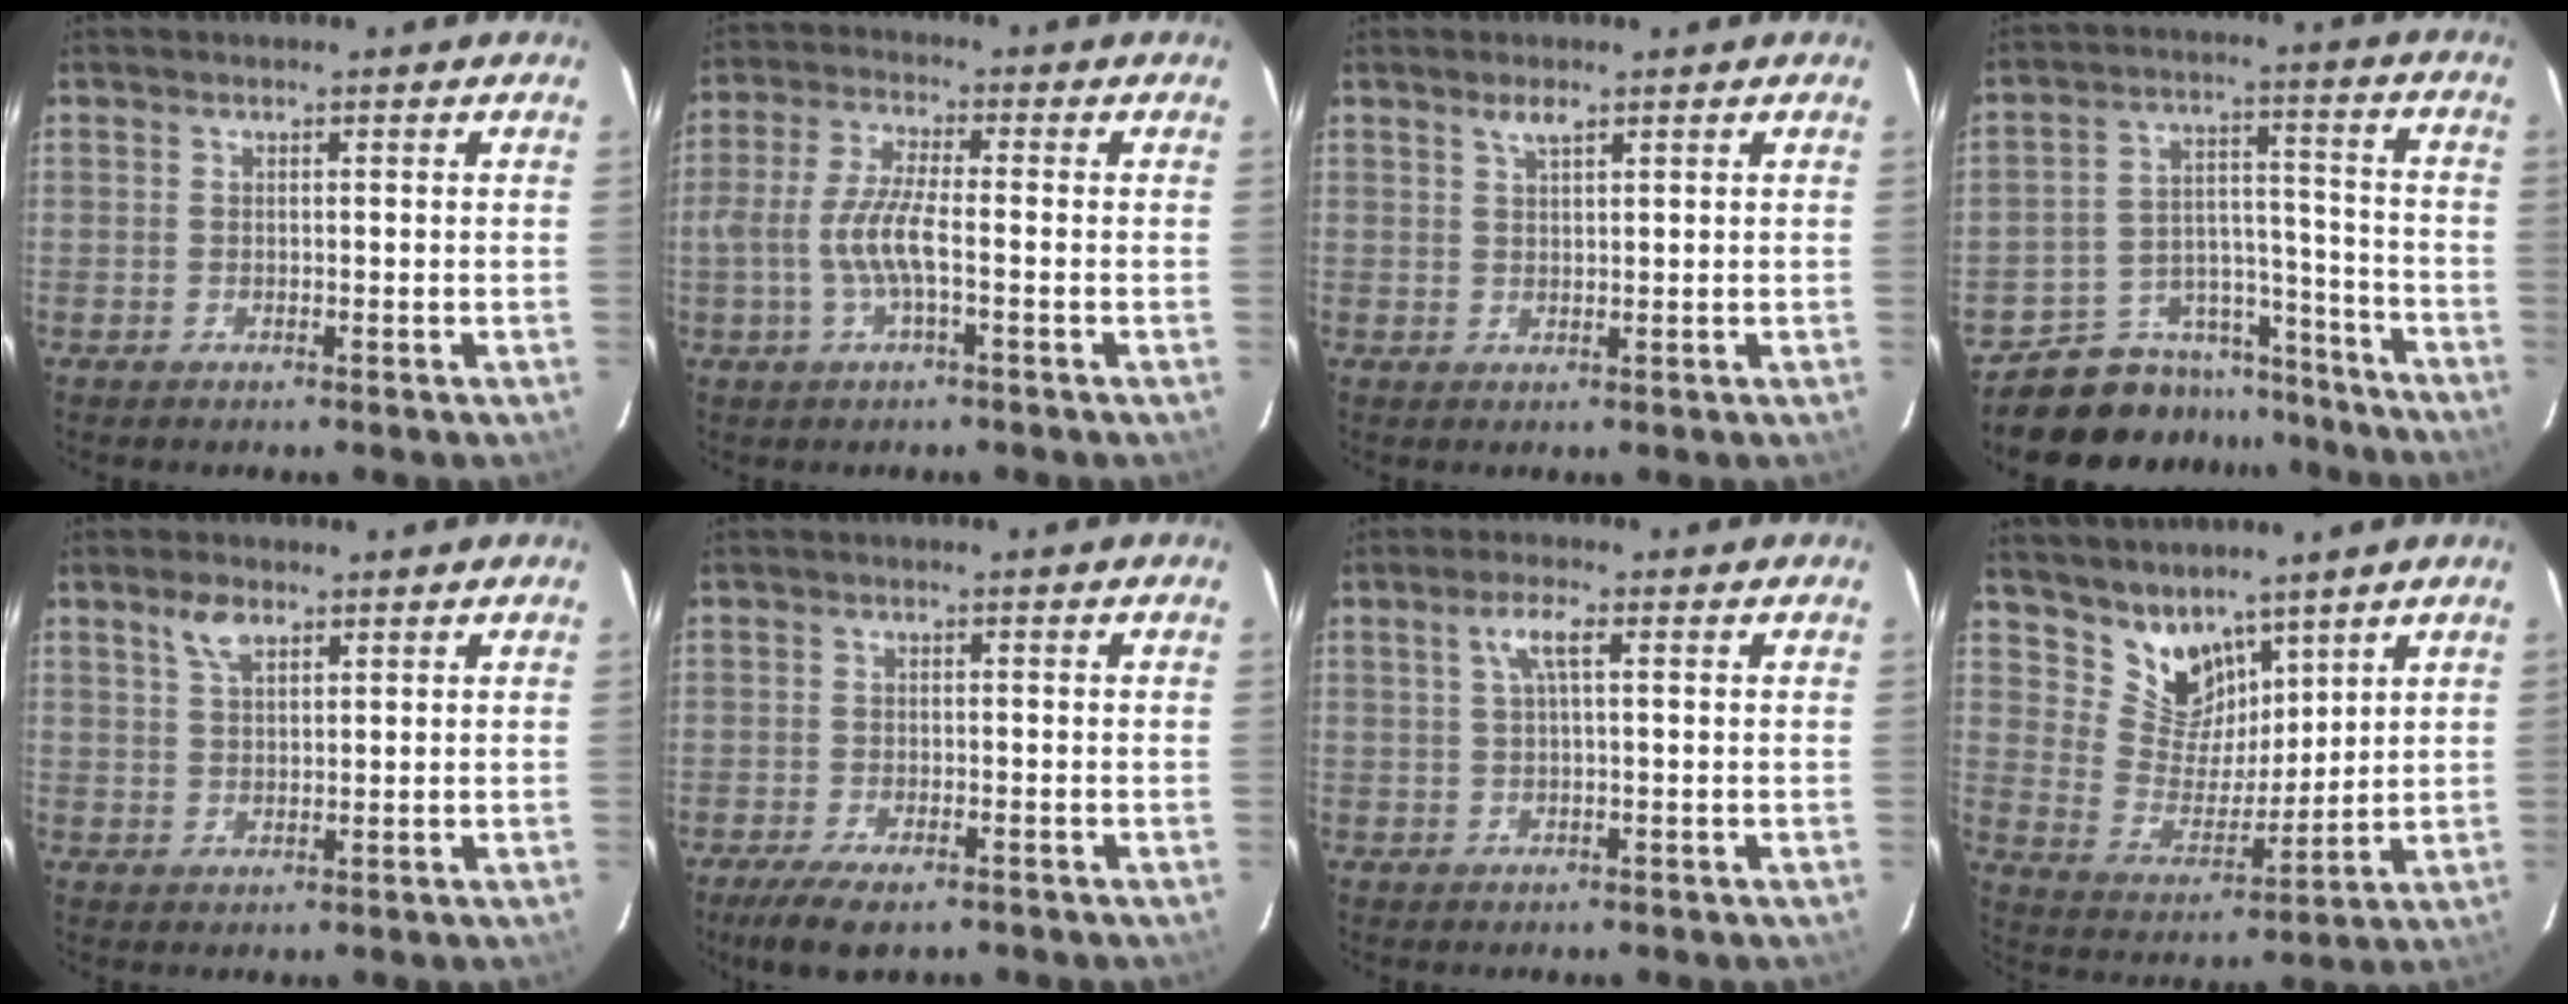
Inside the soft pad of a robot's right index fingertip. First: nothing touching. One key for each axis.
{"total": 7.2, "fx": -1.7, "fy": 1.2, "fz": 6.9, "tx": -0.146, "ty": 0.004, "tz": -0.033}
{"total": 1.9, "fx": 1.4, "fy": 0.5, "fz": 1.3, "tx": -0.022, "ty": 0.004, "tz": 0.025}
{"total": 14.3, "fx": -12.6, "fy": 6.7, "fz": 0.6, "tx": -0.014, "ty": 0.070, "tz": -0.181}
{"total": 3.7, "fx": 2.2, "fy": 1.8, "fz": 2.3, "tx": -0.043, "ty": 0.007, "tz": 0.043}
{"total": 7.1, "fx": -5.1, "fy": 2.4, "fz": 4.3, "tx": -0.105, "ty": -0.025, "tz": -0.088}
{"total": 3.2, "fx": 0.8, "fy": 0.3, "fz": 3.1, "tx": -0.063, "ty": 0.007, "tz": 0.015}
{"total": 9.7, "fx": 7.4, "fy": 5.6, "fz": 2.7, "tx": -0.047, "ty": 0.003, "tz": 0.149}